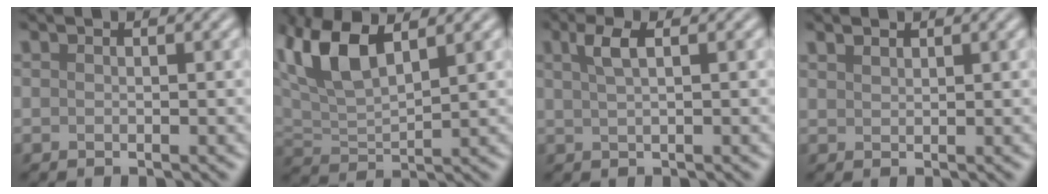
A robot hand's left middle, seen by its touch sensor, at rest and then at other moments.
{"total": 7.1, "force": [3.9, 3.1, 5.1], "torque": [-0.119, 0.016, 0.072]}
{"total": 2.3, "force": [0.9, 0.8, 2.0], "torque": [-0.035, 0.003, 0.018]}
{"total": 0.9, "force": [0.8, 0.3, 0.3], "torque": [-0.011, -0.001, 0.021]}